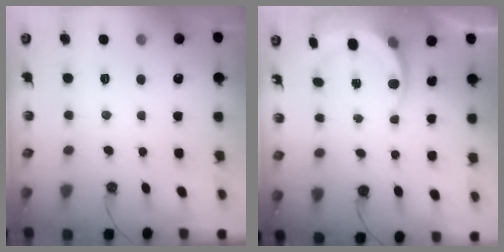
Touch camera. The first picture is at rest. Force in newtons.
{"total": 6.1, "press": 5.9, "slide": 1.6}